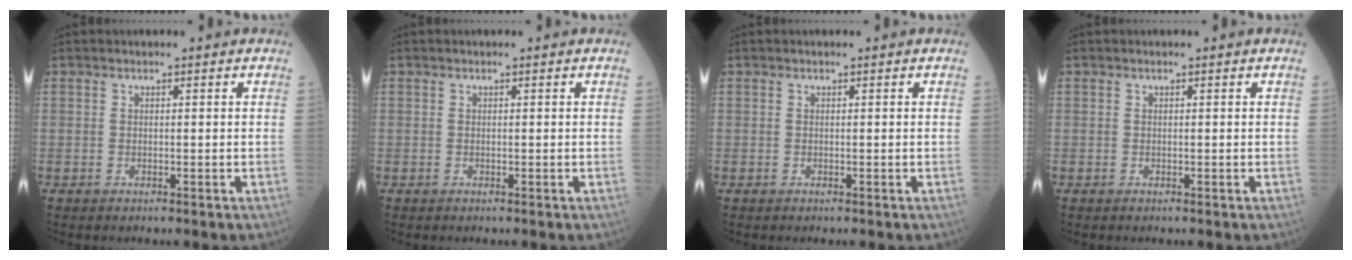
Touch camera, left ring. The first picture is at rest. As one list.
[{"total": 0.0}, {"total": 0.0}, {"total": 0.0}]